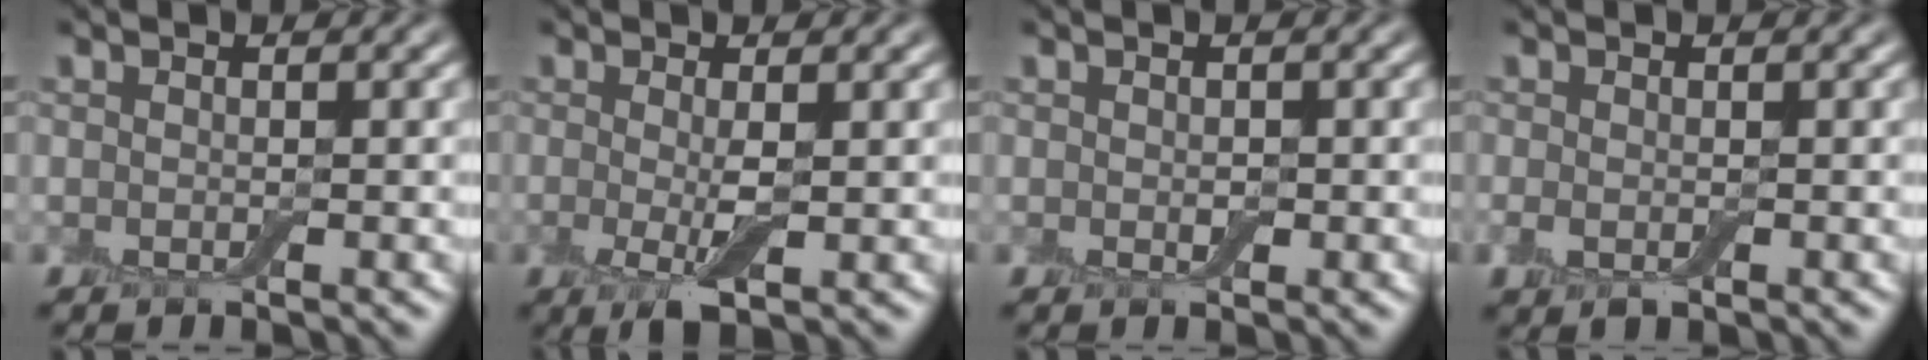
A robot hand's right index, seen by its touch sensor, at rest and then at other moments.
{"total": 2.7, "force": [-0.2, 0.5, 2.7], "torque": [-0.054, -0.009, -0.004]}
{"total": 0.8, "force": [-0.1, 0.5, 0.5], "torque": [-0.008, -0.003, -0.001]}
{"total": 1.4, "force": [-0.4, 0.8, 1.1], "torque": [-0.024, -0.005, -0.005]}